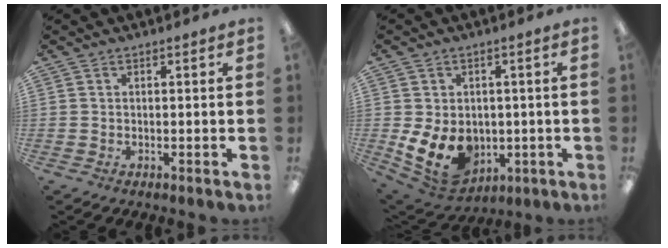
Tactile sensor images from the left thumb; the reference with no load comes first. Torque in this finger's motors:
{"motor_torque": [0.23, 2.64, 0.60, -0.49, 0.08]}